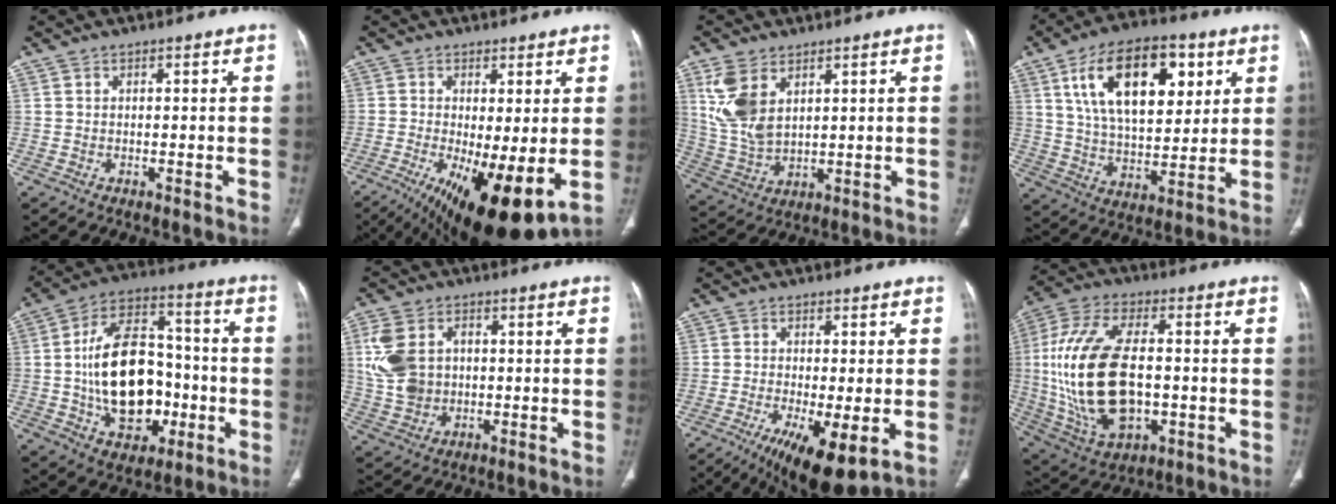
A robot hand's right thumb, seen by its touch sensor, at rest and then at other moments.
{"total": 15.1, "force": [-3.8, 4.9, 13.8], "torque": [-0.217, -0.023, -0.042]}
{"total": 10.1, "force": [4.4, 5.8, 6.9], "torque": [-0.142, -0.010, 0.102]}
{"total": 21.1, "force": [8.1, 11.0, 16.0], "torque": [-0.228, -0.020, 0.139]}
{"total": 21.3, "force": [-2.8, 13.8, 16.0], "torque": [-0.236, 0.034, -0.036]}
{"total": 10.7, "force": [1.4, 8.3, 6.7], "torque": [-0.124, 0.007, 0.032]}
{"total": 11.0, "force": [-4.2, 3.1, 9.7], "torque": [-0.166, -0.016, -0.061]}
{"total": 23.9, "force": [-0.8, 13.1, 20.0], "torque": [-0.412, 0.001, 0.001]}